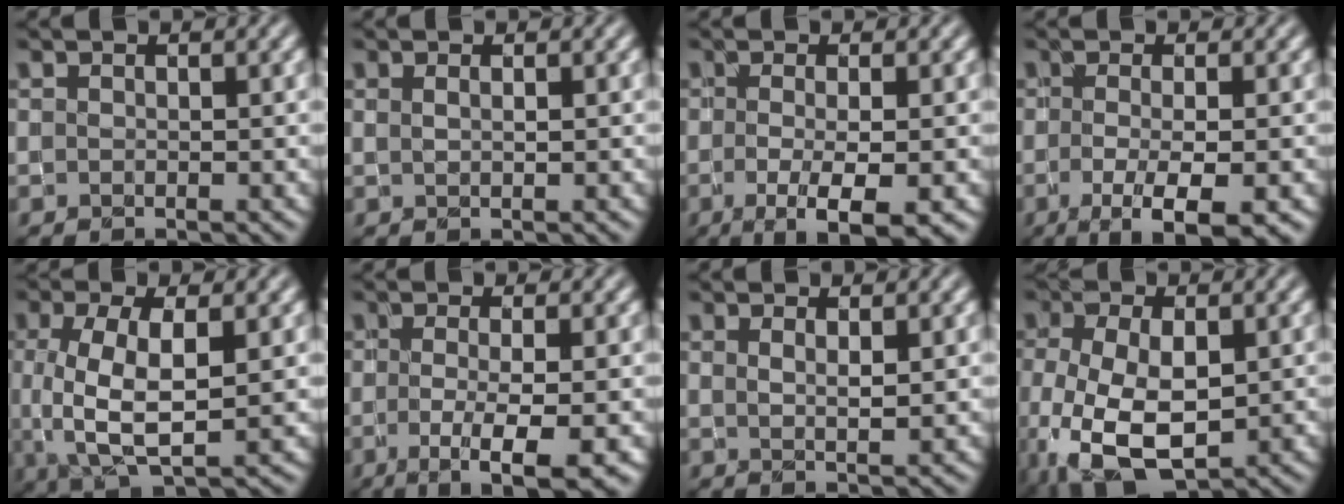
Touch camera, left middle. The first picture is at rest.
{"total": 0.7, "force": [0.4, 0.3, 0.6], "torque": [-0.012, 0.001, 0.009]}
{"total": 5.1, "force": [-1.5, 1.2, 4.7], "torque": [-0.080, -0.013, -0.026]}
{"total": 5.6, "force": [-1.9, 1.4, 5.1], "torque": [-0.082, -0.011, -0.033]}
{"total": 7.0, "force": [0.3, 2.7, 6.5], "torque": [-0.134, 0.000, 0.007]}
{"total": 5.8, "force": [-1.7, 1.4, 5.4], "torque": [-0.083, -0.015, -0.030]}
{"total": 1.5, "force": [0.9, 0.4, 1.2], "torque": [-0.021, -0.001, 0.015]}
{"total": 9.4, "force": [-2.5, 5.2, 7.4], "torque": [-0.171, -0.027, -0.037]}